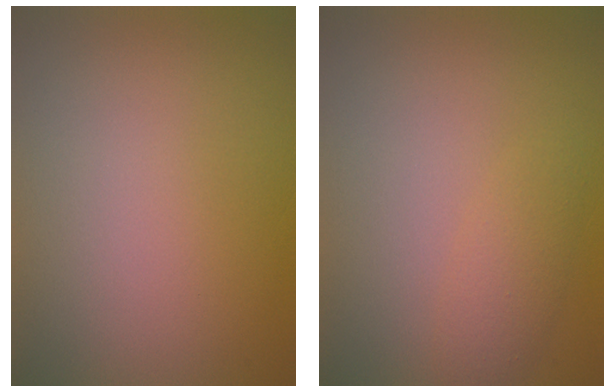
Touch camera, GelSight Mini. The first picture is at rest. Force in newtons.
{"total": 1.7, "press": 1.7, "slide": 0.1}